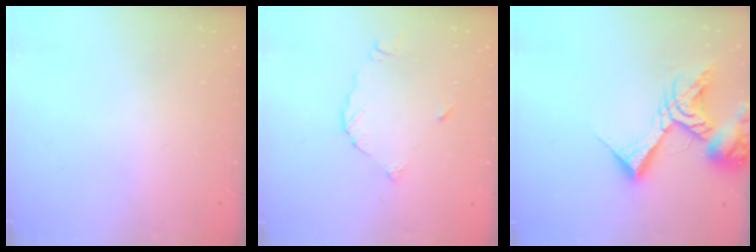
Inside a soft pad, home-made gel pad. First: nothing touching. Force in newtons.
{"total": 5.5, "press": 5.5, "slide": 0.3}
{"total": 15.3, "press": 15.2, "slide": 2.3}